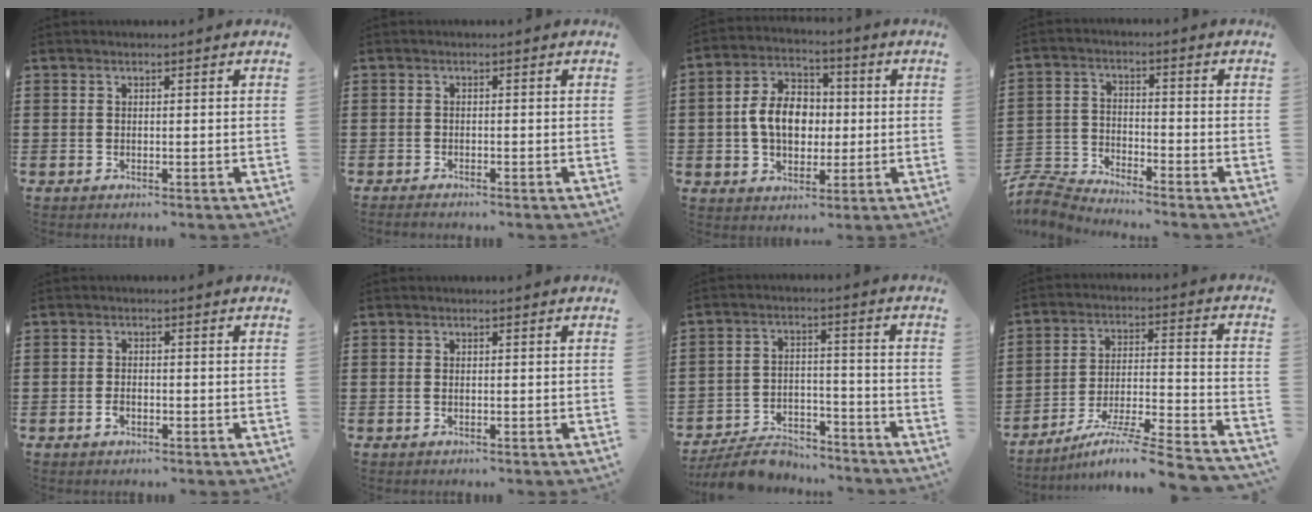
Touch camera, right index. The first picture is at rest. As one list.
[{"total": 0.9, "force": [-0.9, 0.0, 0.0], "torque": [-0.003, 0.000, -0.019]}, {"total": 8.6, "force": [-0.3, 6.2, 6.0], "torque": [-0.128, 0.014, -0.010]}, {"total": 4.9, "force": [-4.9, 0.6, 0.5], "torque": [-0.038, -0.007, -0.107]}, {"total": 1.7, "force": [-0.8, 0.9, 1.2], "torque": [-0.031, -0.004, -0.018]}, {"total": 0.5, "force": [-0.1, 0.2, 0.5], "torque": [-0.011, -0.001, -0.002]}, {"total": 7.7, "force": [-7.2, 1.8, 2.1], "torque": [-0.042, 0.019, -0.138]}, {"total": 8.8, "force": [-7.5, -0.1, 4.7], "torque": [-0.078, -0.004, -0.151]}]